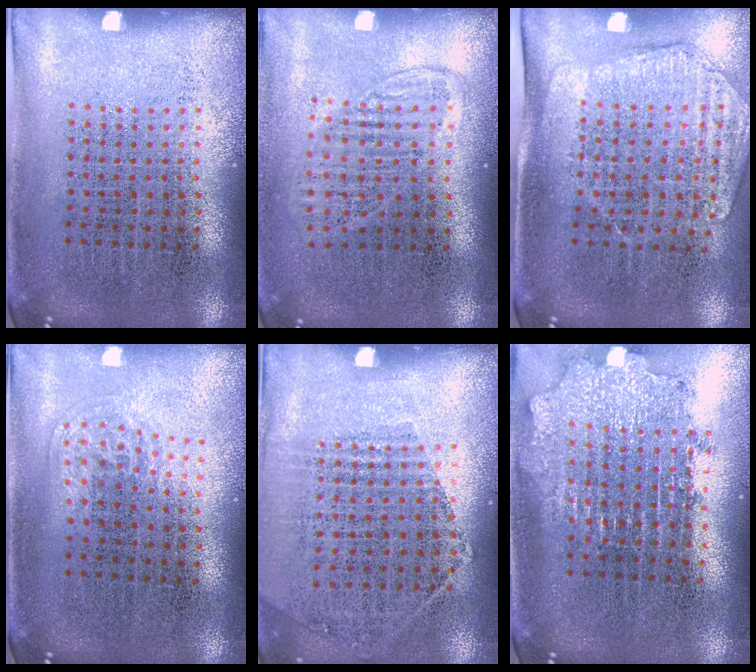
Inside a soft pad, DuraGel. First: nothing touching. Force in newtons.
{"total": 1.3, "press": 1.2, "slide": 0.6}
{"total": 1.7, "press": 1.5, "slide": 0.9}
{"total": 1.0, "press": 0.7, "slide": 0.7}
{"total": 1.0, "press": 0.9, "slide": 0.5}
{"total": 1.9, "press": 1.5, "slide": 1.2}